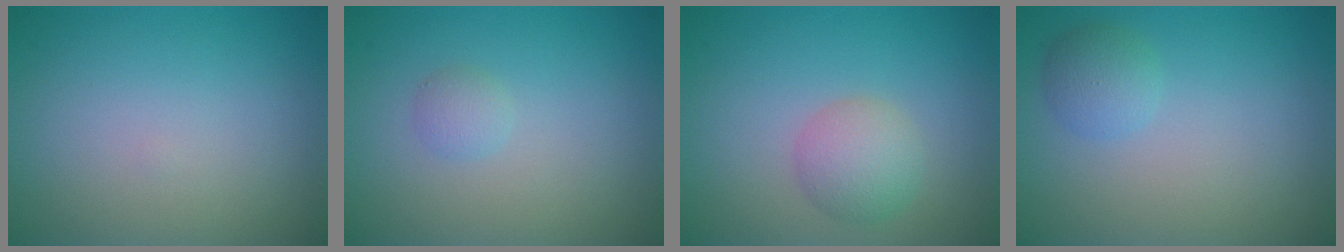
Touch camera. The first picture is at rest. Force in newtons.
{"total": 1.0, "press": 1.0, "slide": 0.1}
{"total": 2.9, "press": 2.9, "slide": 0.1}
{"total": 1.8, "press": 1.8, "slide": 0.1}